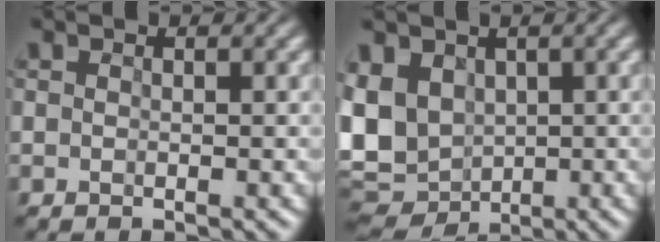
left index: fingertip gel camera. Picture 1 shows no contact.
{"total": 8.8, "force": [-0.3, 7.0, 5.4], "torque": [-0.126, 0.002, 0.005]}